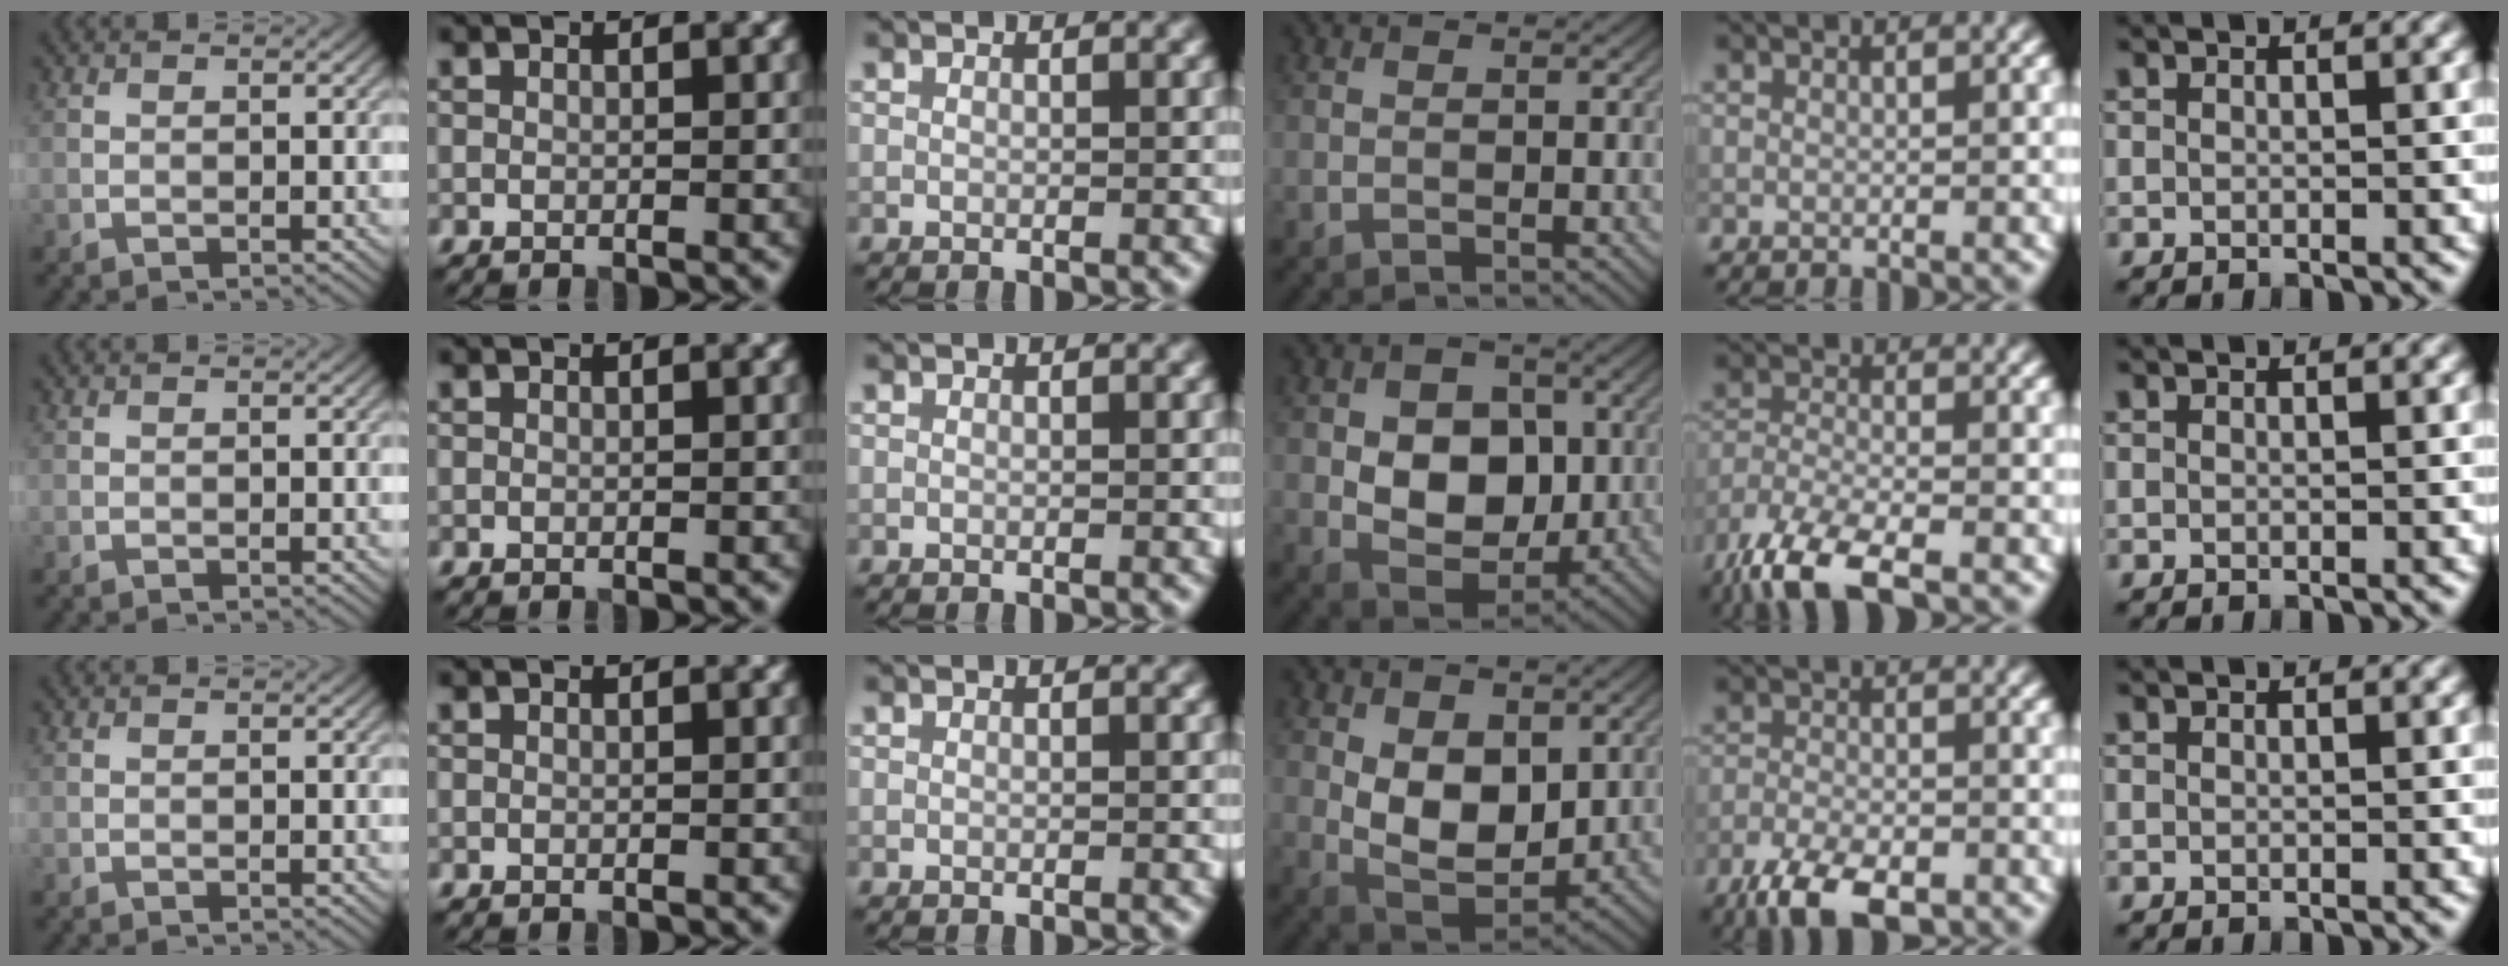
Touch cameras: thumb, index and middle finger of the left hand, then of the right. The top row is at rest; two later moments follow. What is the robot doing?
{"motion": "lift_and_place", "object": "coin"}